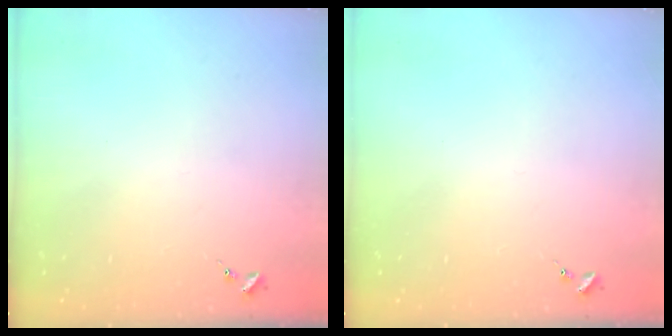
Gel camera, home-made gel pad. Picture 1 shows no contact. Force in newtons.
{"total": 0.0}